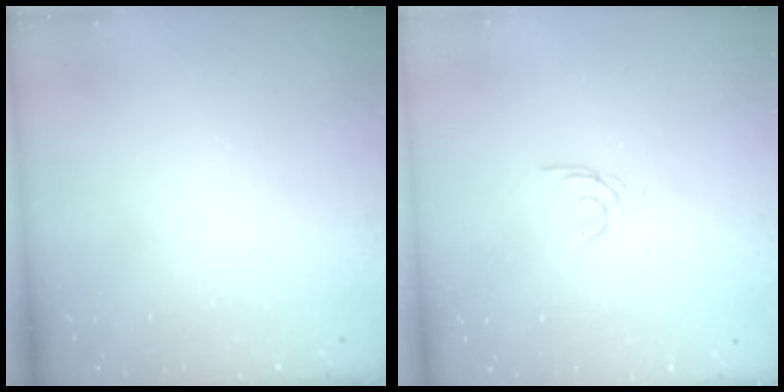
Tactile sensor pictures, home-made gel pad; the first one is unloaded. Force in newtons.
{"total": 2.1, "press": 2.1, "slide": 0.2}